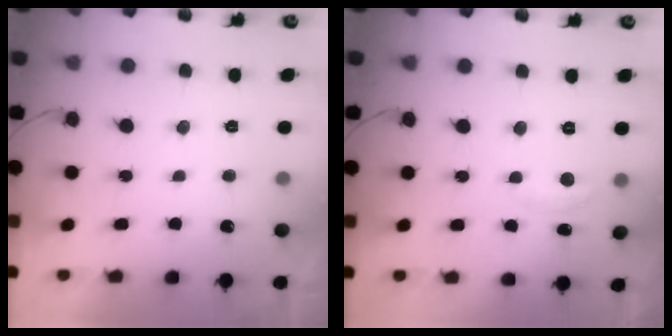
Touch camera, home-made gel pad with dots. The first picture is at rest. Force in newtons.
{"total": 2.9, "press": 2.9, "slide": 0.2}